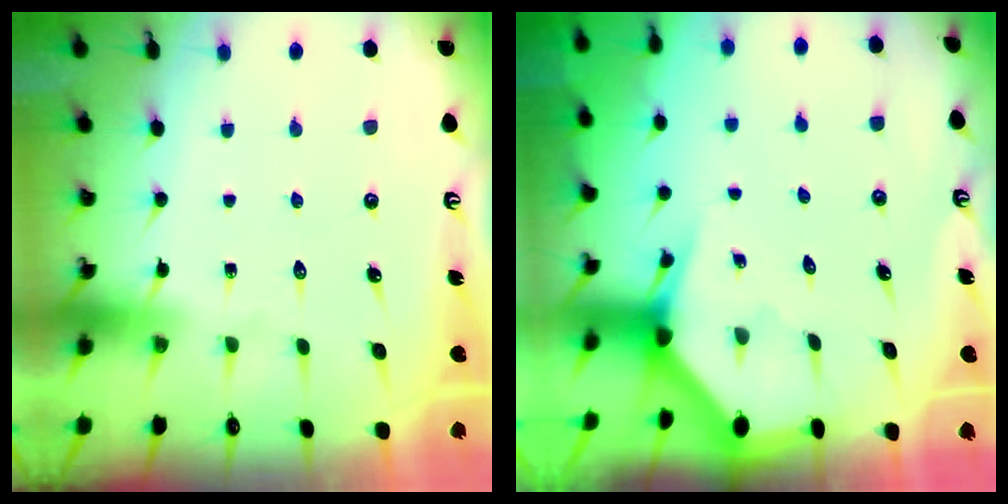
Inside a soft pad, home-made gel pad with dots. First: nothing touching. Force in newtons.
{"total": 2.8, "press": 2.8, "slide": 0.2}